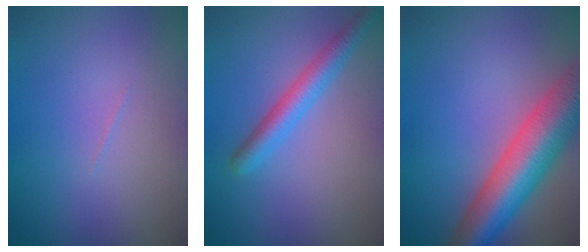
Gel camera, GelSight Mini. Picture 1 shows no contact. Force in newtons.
{"total": 2.9, "press": 2.9, "slide": 0.2}
{"total": 9.9, "press": 9.9, "slide": 0.5}